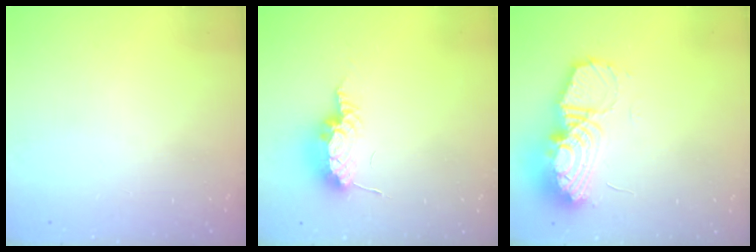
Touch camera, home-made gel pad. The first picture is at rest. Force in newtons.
{"total": 8.3, "press": 8.2, "slide": 1.5}
{"total": 17.8, "press": 17.7, "slide": 1.8}